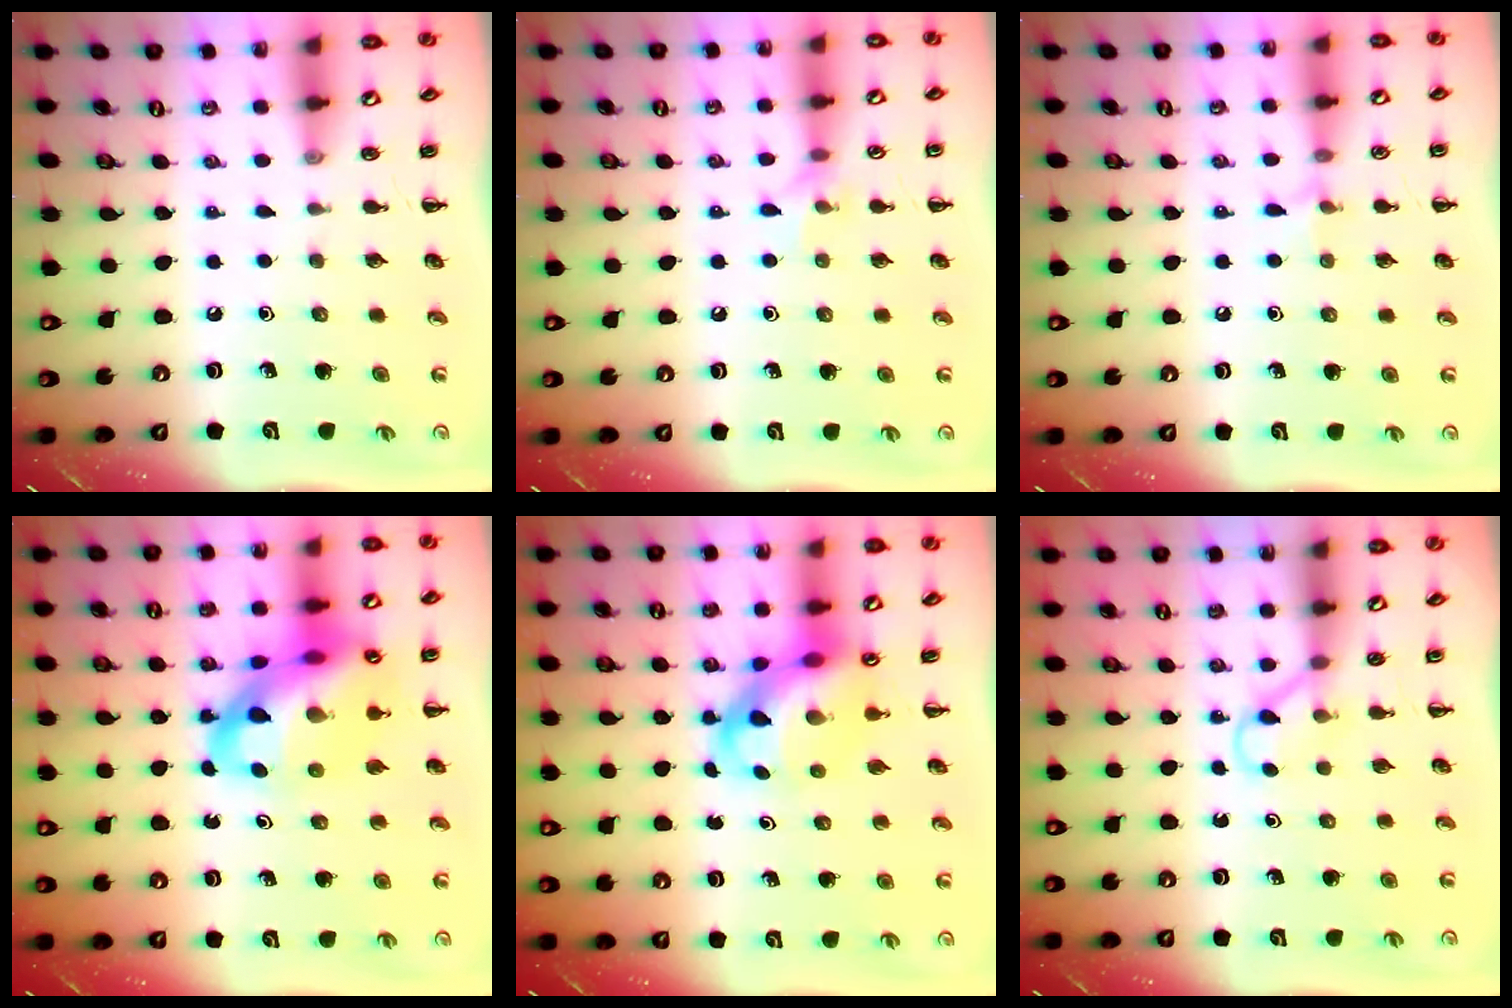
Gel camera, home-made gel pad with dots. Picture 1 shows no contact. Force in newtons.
{"total": 6.4, "press": 6.2, "slide": 1.5}
{"total": 5.1, "press": 4.8, "slide": 1.7}
{"total": 20.2, "press": 19.7, "slide": 4.4}
{"total": 8.4, "press": 8.1, "slide": 2.4}
{"total": 3.2, "press": 3.0, "slide": 0.9}